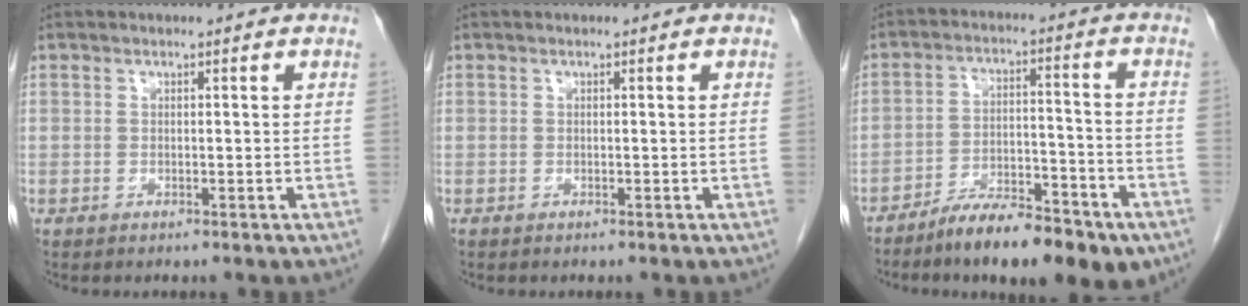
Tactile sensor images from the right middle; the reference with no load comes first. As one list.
[{"total": 0.0}, {"total": 12.5, "force": [-9.0, 3.2, 8.1], "torque": [-0.113, 0.007, -0.145]}]